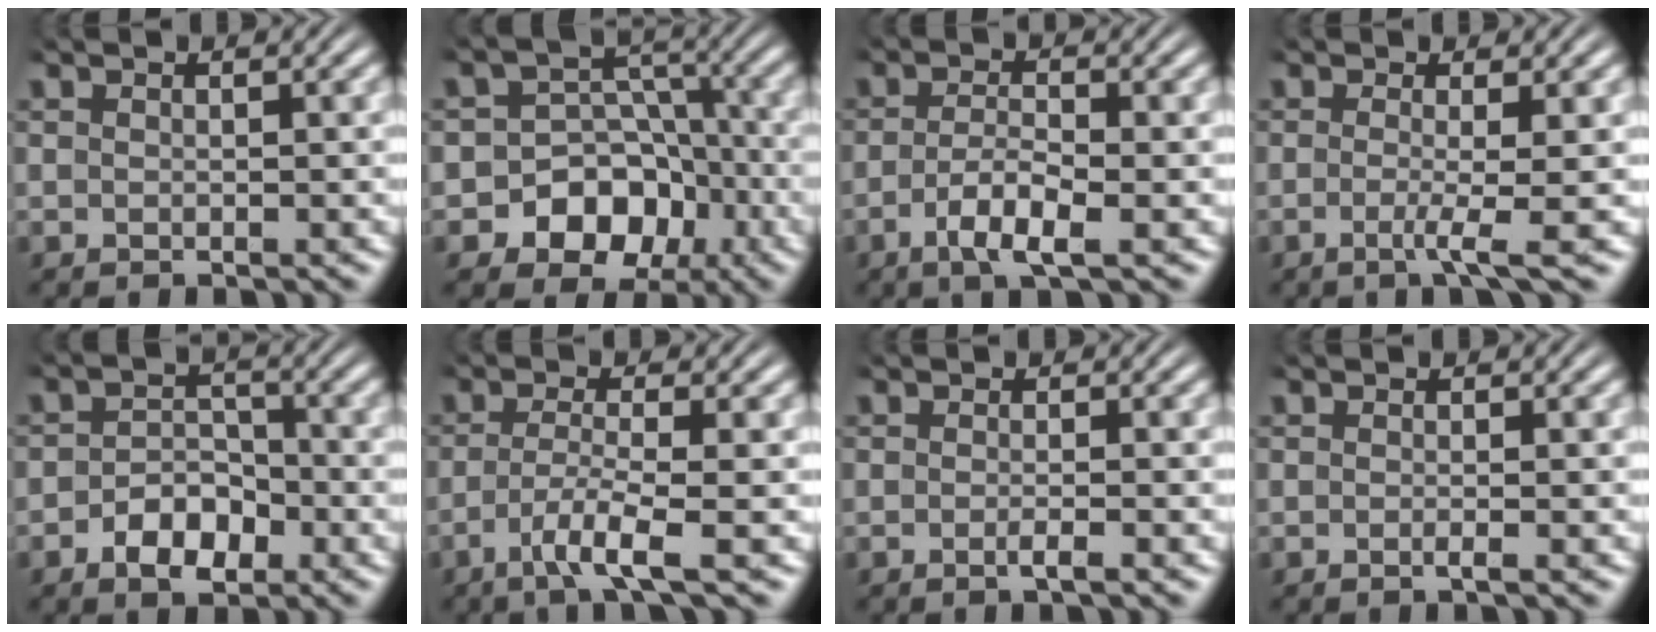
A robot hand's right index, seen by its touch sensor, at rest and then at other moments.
{"total": 10.2, "force": [-3.3, 8.9, 3.8], "torque": [-0.080, -0.035, -0.050]}
{"total": 3.5, "force": [-1.8, 0.7, 2.9], "torque": [-0.057, -0.015, -0.026]}
{"total": 2.4, "force": [-0.8, -0.5, 2.2], "torque": [-0.048, -0.019, -0.013]}
{"total": 3.8, "force": [-2.3, 2.2, 2.0], "torque": [-0.025, -0.007, -0.039]}
{"total": 3.9, "force": [-2.0, 0.2, 3.3], "torque": [-0.074, -0.025, -0.024]}
{"total": 1.1, "force": [-0.7, 0.0, 0.8], "torque": [-0.017, 0.001, -0.017]}
{"total": 0.6, "force": [-0.4, 0.1, 0.5], "torque": [-0.012, 0.001, -0.010]}